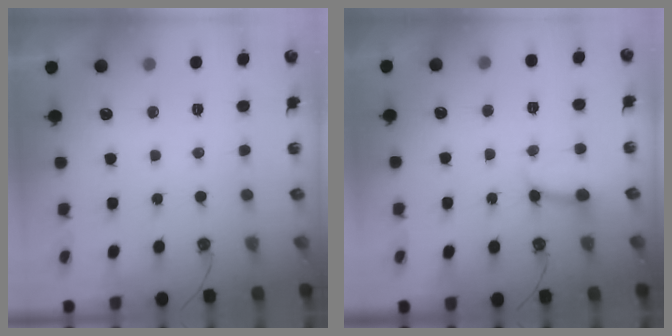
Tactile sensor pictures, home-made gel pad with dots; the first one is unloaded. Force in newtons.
{"total": 6.1, "press": 6.1, "slide": 0.5}